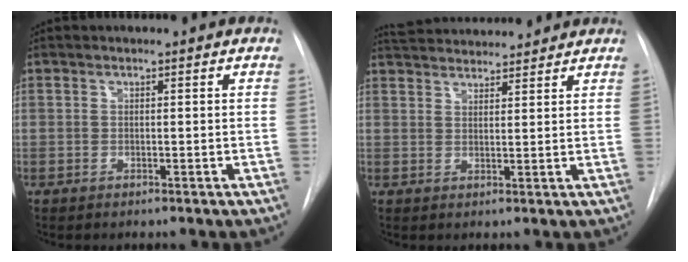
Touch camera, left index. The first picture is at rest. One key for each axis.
{"total": 10.6, "fx": 10.1, "fy": 1.6, "fz": 2.8, "tx": -0.048, "ty": 0.029, "tz": 0.150}